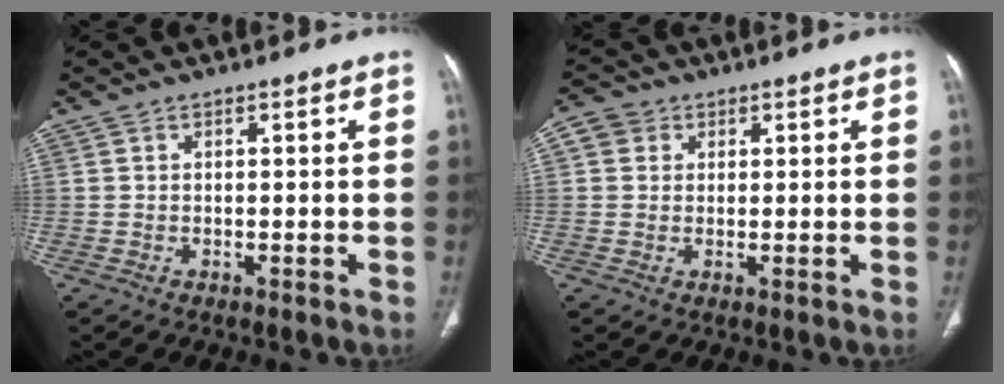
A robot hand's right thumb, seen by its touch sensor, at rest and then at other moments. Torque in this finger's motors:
{"motor_torque": [1.20, 1.12, 0.21, -0.25, 0.07]}